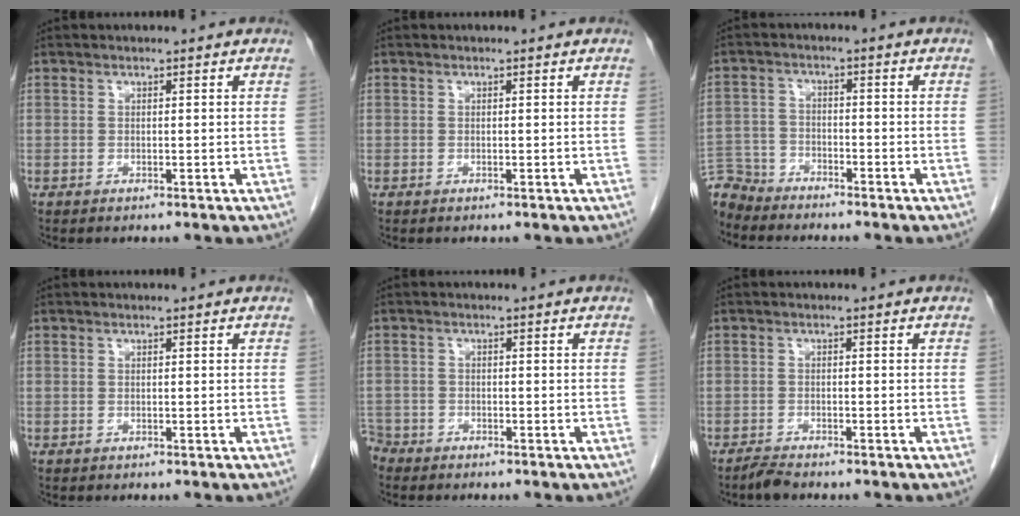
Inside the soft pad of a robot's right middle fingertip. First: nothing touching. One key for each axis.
{"total": 0.0}
{"total": 7.0, "fx": -6.7, "fy": 2.0, "fz": 0.0, "tx": 0.001, "ty": -0.002, "tz": -0.130}
{"total": 0.0}
{"total": 3.2, "fx": -3.0, "fy": 1.3, "fz": 0.0, "tx": -0.001, "ty": -0.003, "tz": -0.059}
{"total": 1.7, "fx": -1.6, "fy": 0.0, "fz": 0.5, "tx": -0.017, "ty": -0.007, "tz": -0.031}